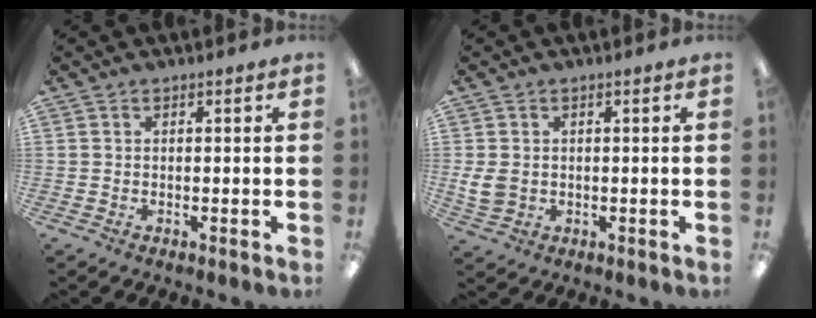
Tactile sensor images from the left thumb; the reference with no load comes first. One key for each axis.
{"total": 4.4, "fx": 0.5, "fy": 3.6, "fz": 2.4, "tx": -0.056, "ty": 0.001, "tz": 0.011}